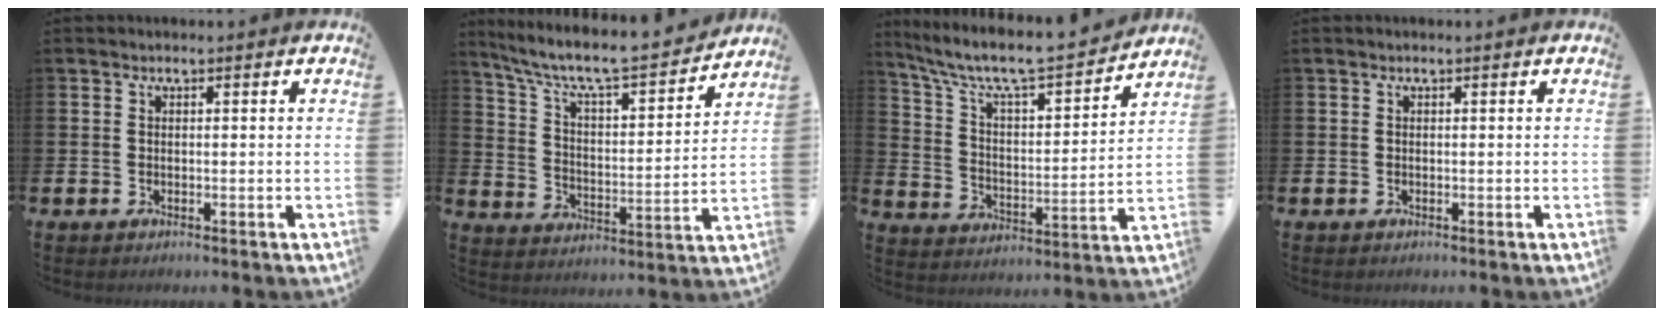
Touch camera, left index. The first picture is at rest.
{"total": 8.6, "force": [7.7, 1.5, 3.4], "torque": [-0.104, -0.053, 0.128]}
{"total": 8.4, "force": [7.6, 1.5, 3.4], "torque": [-0.102, -0.051, 0.125]}
{"total": 0.0}